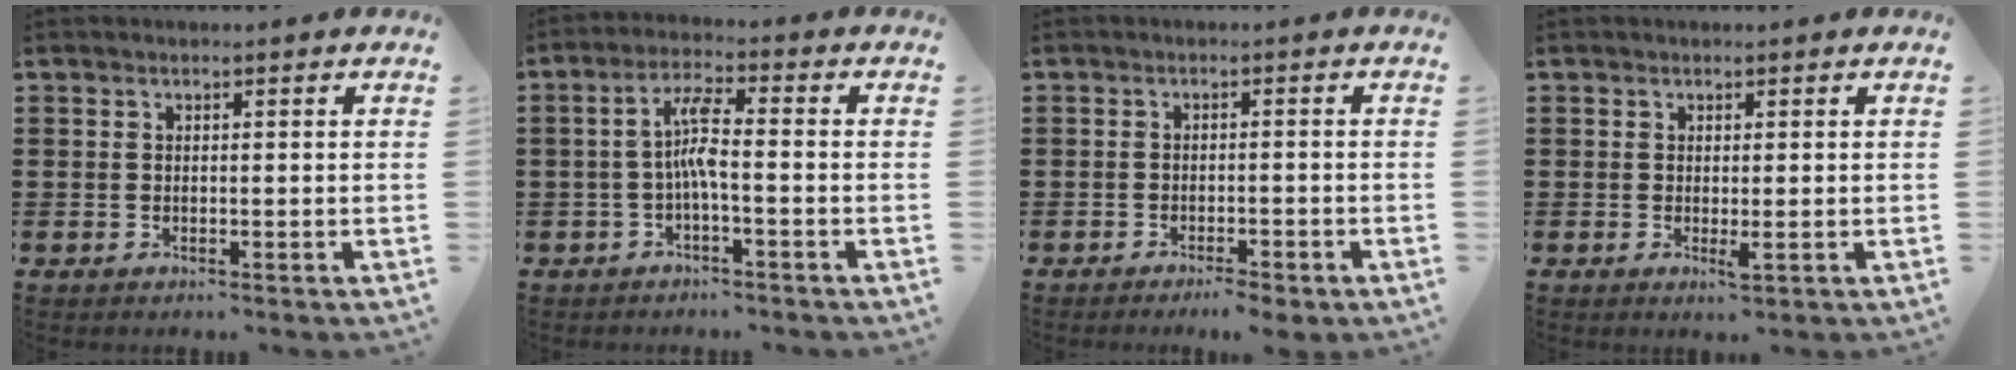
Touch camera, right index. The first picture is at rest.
{"total": 5.4, "force": [-1.1, 1.0, 5.2], "torque": [-0.112, 0.004, -0.028]}
{"total": 2.1, "force": [-1.9, 0.1, 0.8], "torque": [-0.017, 0.000, -0.036]}
{"total": 1.6, "force": [-0.2, 0.4, 1.5], "torque": [-0.028, -0.003, -0.001]}